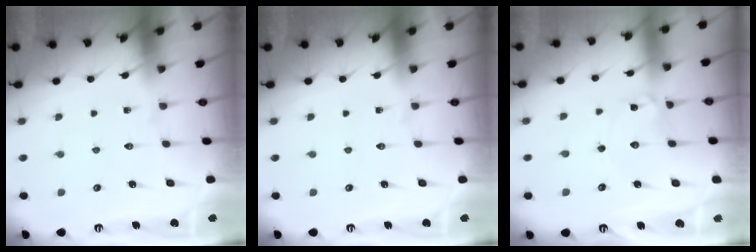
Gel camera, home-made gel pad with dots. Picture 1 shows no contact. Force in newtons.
{"total": 0.0}
{"total": 1.1, "press": 1.1, "slide": 0.1}